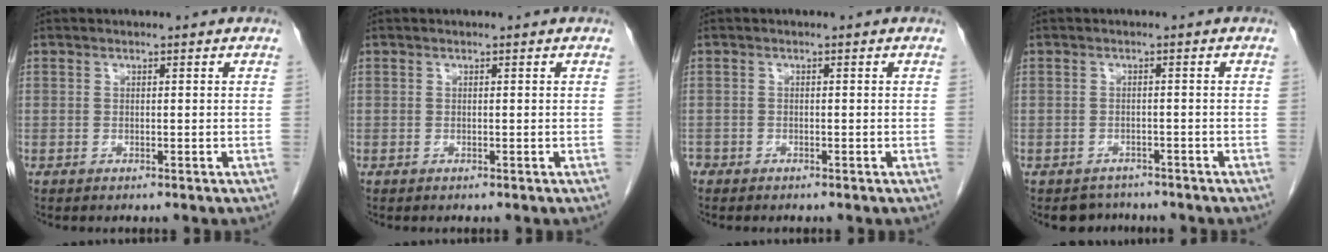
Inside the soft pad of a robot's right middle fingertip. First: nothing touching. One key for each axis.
{"total": 0.0}
{"total": 1.5, "fx": -1.1, "fy": 0.9, "fz": 0.3, "tx": -0.011, "ty": -0.001, "tz": -0.020}
{"total": 2.9, "fx": -2.6, "fy": 1.4, "fz": -0.3, "tx": -0.001, "ty": 0.003, "tz": -0.038}